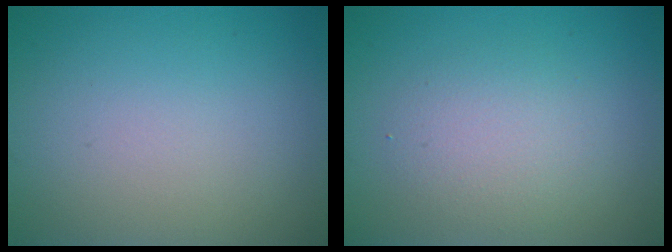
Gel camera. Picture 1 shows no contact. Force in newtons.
{"total": 2.9, "press": 2.9, "slide": 0.3}